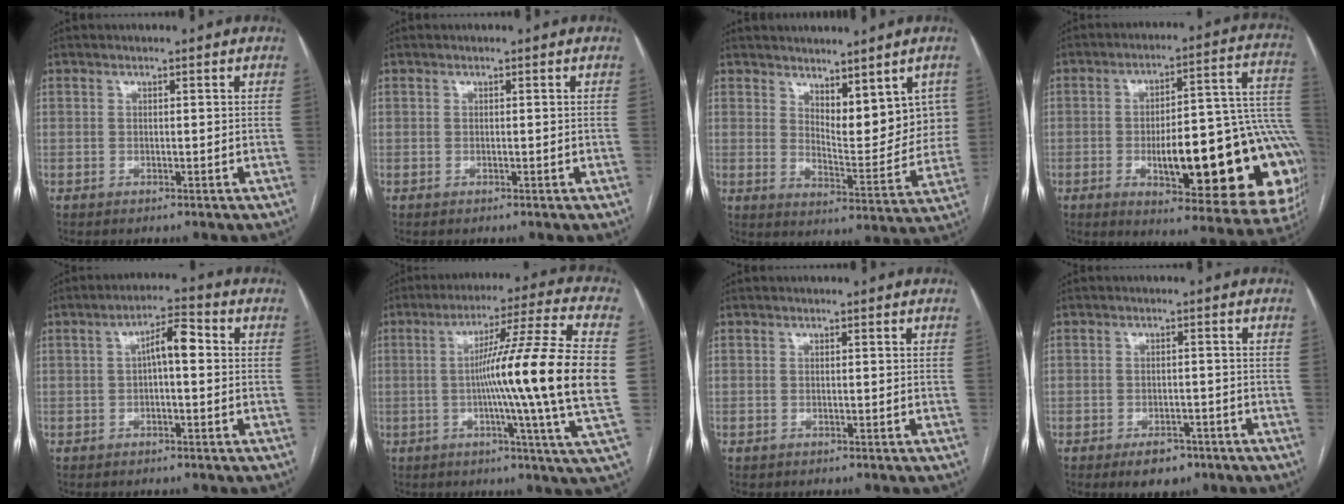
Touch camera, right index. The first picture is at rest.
{"total": 0.0}
{"total": 9.5, "force": [5.0, 3.7, 7.1], "torque": [-0.094, -0.014, 0.087]}
{"total": 26.7, "force": [-5.8, 7.2, 25.1], "torque": [-0.235, 0.025, -0.062]}
{"total": 5.2, "force": [0.4, 1.4, 5.0], "torque": [-0.083, 0.024, 0.004]}
{"total": 20.7, "force": [-0.7, -2.4, 20.5], "torque": [-0.293, -0.002, -0.029]}
{"total": 0.8, "force": [-0.4, 0.7, -0.1], "torque": [-0.002, 0.003, -0.002]}
{"total": 4.5, "force": [-3.0, 2.4, 2.4], "torque": [-0.034, 0.001, -0.036]}